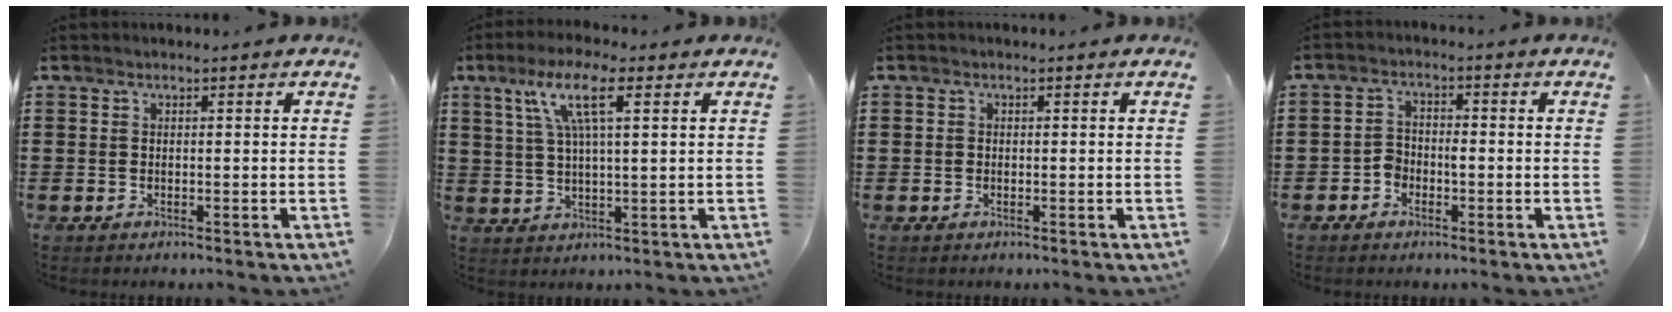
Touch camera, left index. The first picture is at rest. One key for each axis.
{"total": 8.2, "fx": 3.6, "fy": 2.1, "fz": 7.0, "tx": -0.146, "ty": 0.010, "tz": 0.061}
{"total": 0.6, "fx": -0.2, "fy": 0.5, "fz": 0.3, "tx": -0.008, "ty": 0.001, "tz": -0.005}
{"total": 2.3, "fx": -1.3, "fy": 1.6, "fz": 1.0, "tx": -0.025, "ty": 0.007, "tz": -0.031}